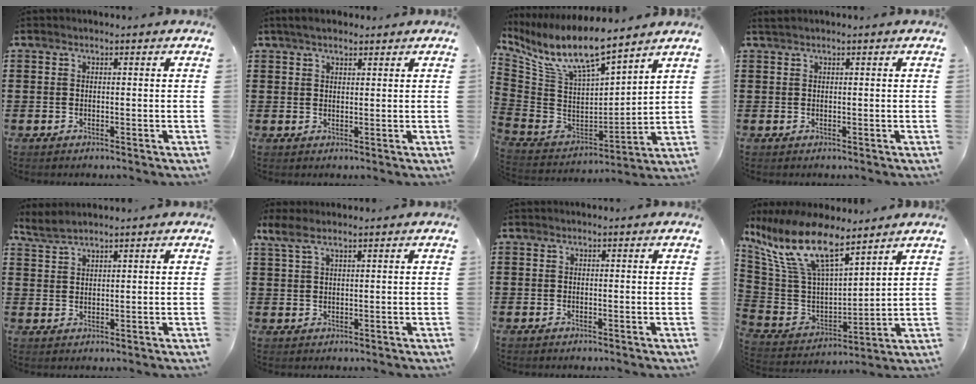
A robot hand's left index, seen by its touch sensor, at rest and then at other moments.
{"total": 2.2, "force": [1.8, 0.8, 1.2], "torque": [-0.027, 0.006, 0.033]}
{"total": 10.5, "force": [8.2, 2.2, 6.2], "torque": [-0.154, -0.055, 0.143]}
{"total": 0.5, "force": [0.4, 0.0, 0.4], "torque": [-0.008, 0.000, 0.007]}
{"total": 2.2, "force": [1.9, 0.1, 1.0], "torque": [-0.025, 0.001, 0.037]}
{"total": 3.3, "force": [2.0, 0.8, 2.5], "torque": [-0.055, 0.002, 0.037]}
{"total": 0.0}
{"total": 13.6, "force": [8.2, 4.9, 9.7], "torque": [-0.230, -0.045, 0.142]}